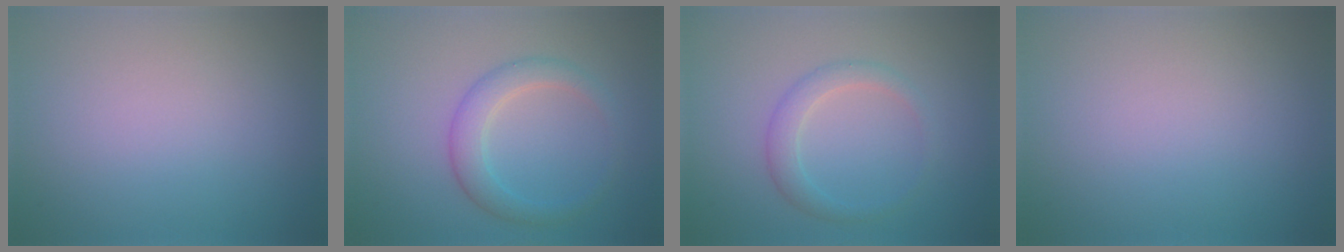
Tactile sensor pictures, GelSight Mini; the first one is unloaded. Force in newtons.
{"total": 2.9, "press": 2.9, "slide": 0.1}
{"total": 2.2, "press": 2.2, "slide": 0.2}
{"total": 0.0}